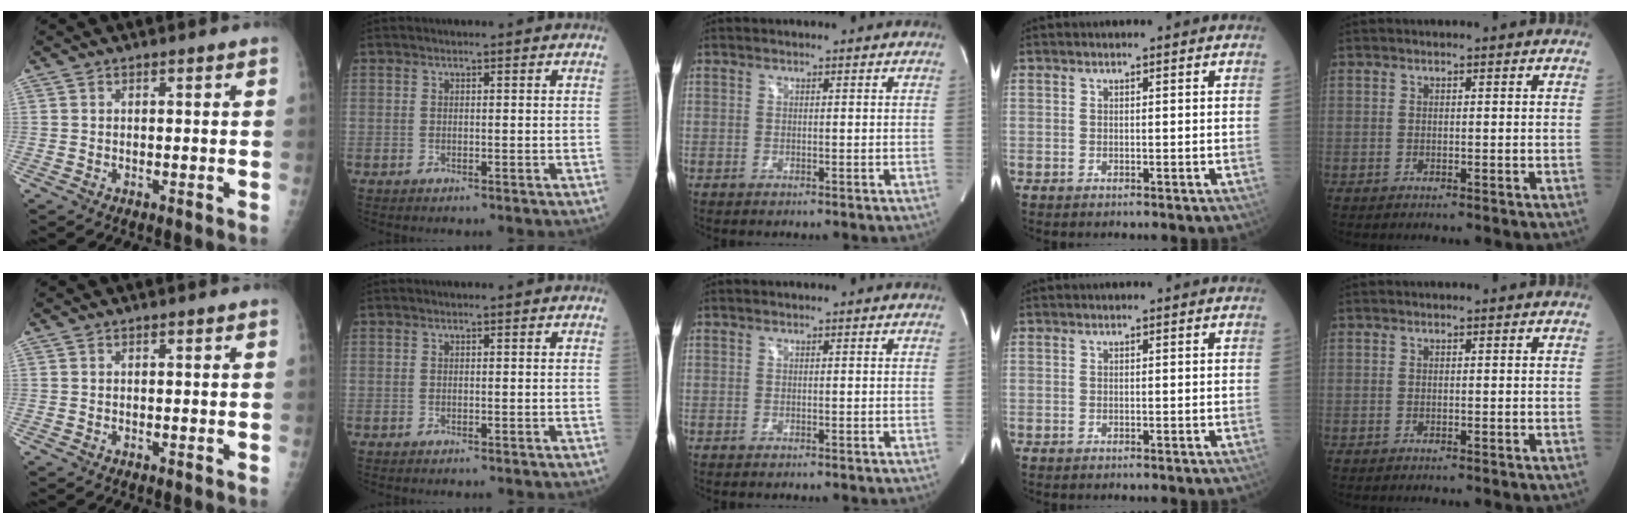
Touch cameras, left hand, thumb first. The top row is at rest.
{}